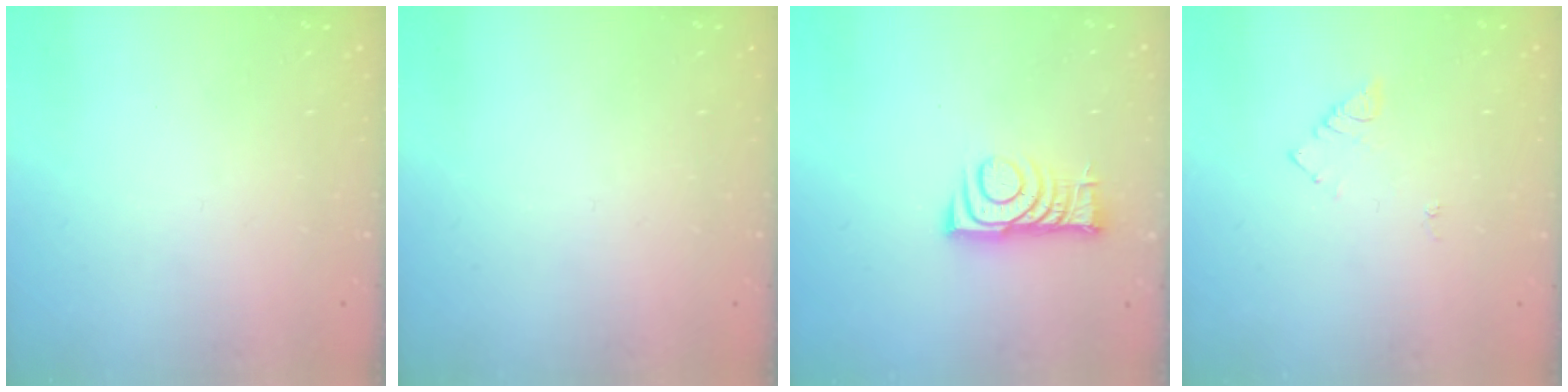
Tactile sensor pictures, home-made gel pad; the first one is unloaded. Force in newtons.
{"total": 0.0}
{"total": 8.3, "press": 8.3, "slide": 0.8}
{"total": 4.0, "press": 4.0, "slide": 0.5}